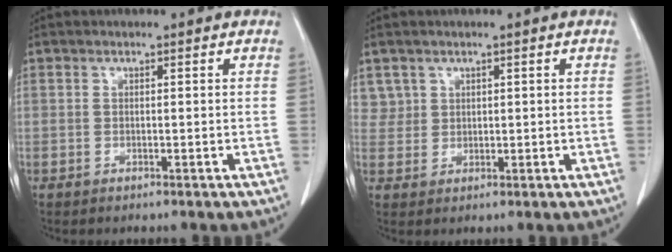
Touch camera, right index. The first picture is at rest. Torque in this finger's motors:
{"motor_torque": [-0.29, 0.30, -0.02, -0.02]}